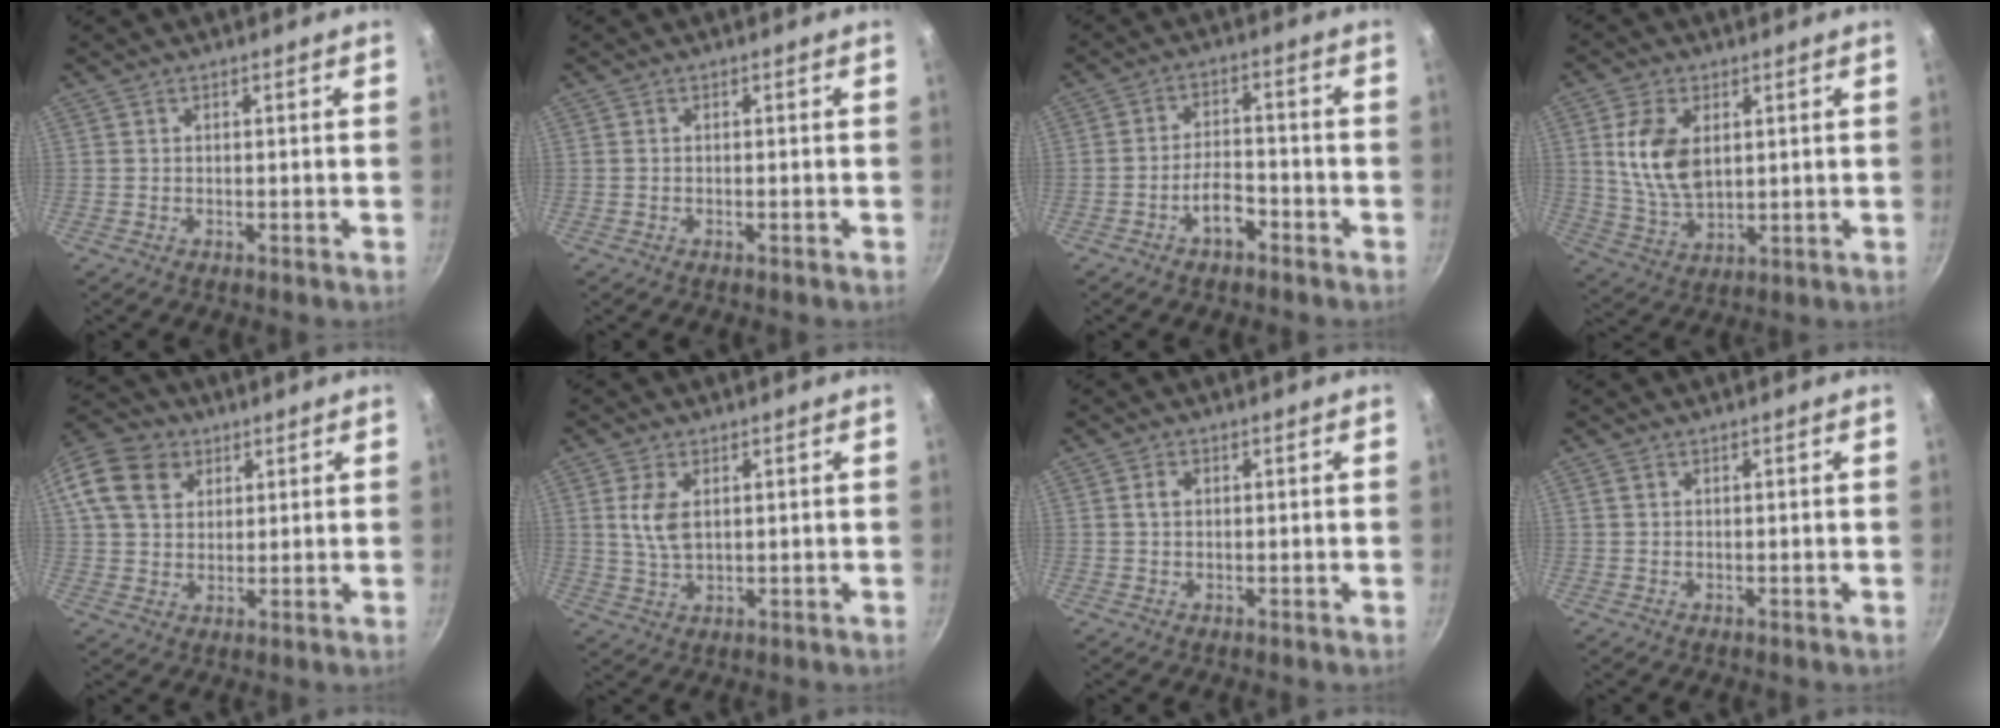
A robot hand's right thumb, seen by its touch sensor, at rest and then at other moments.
{"total": 0.5, "force": [-0.3, 0.1, 0.4], "torque": [-0.009, 0.005, -0.008]}
{"total": 5.6, "force": [-3.3, 2.7, 3.7], "torque": [-0.052, 0.032, -0.058]}
{"total": 10.9, "force": [2.6, 6.5, 8.4], "torque": [-0.155, -0.019, 0.056]}
{"total": 15.2, "force": [5.9, 11.8, 7.7], "torque": [-0.156, 0.019, 0.101]}
{"total": 5.8, "force": [1.4, 3.2, 4.6], "torque": [-0.091, -0.007, 0.030]}
{"total": 1.7, "force": [0.3, 1.3, 1.1], "torque": [-0.017, 0.005, 0.006]}
{"total": 0.7, "force": [0.3, 0.5, 0.4], "torque": [-0.009, 0.002, 0.005]}